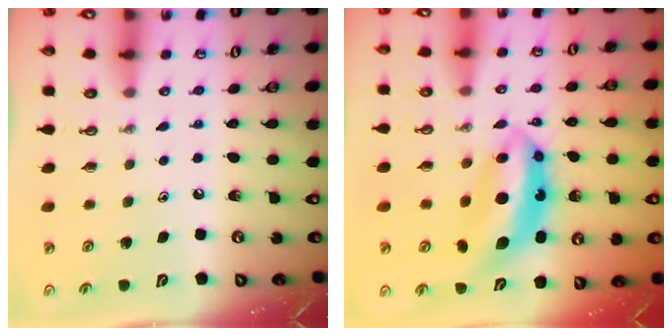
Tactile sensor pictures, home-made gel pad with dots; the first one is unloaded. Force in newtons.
{"total": 8.3, "press": 8.3, "slide": 0.2}